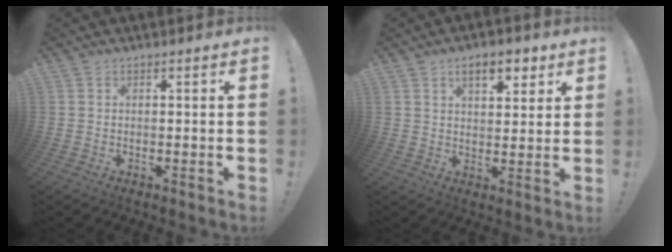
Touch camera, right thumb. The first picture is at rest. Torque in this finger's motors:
{"motor_torque": [0.10, 1.73, 0.57, 0.32, 0.00]}